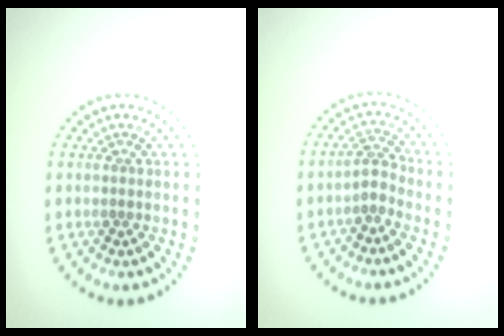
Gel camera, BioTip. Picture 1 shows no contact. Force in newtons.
{"total": 1.8, "press": 1.2, "slide": 1.3}